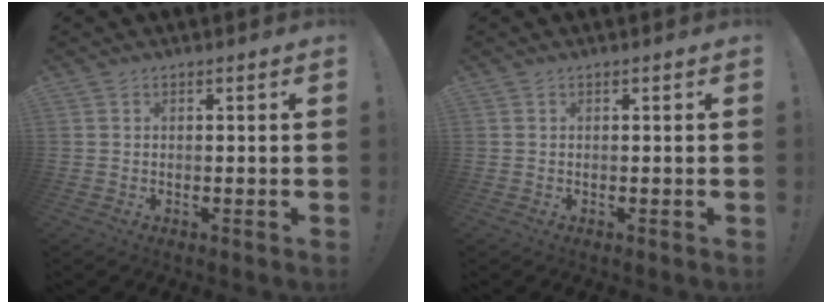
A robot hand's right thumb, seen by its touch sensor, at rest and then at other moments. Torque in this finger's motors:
{"motor_torque": [-0.03, 0.02, 0.03, 0.04, 0.00]}